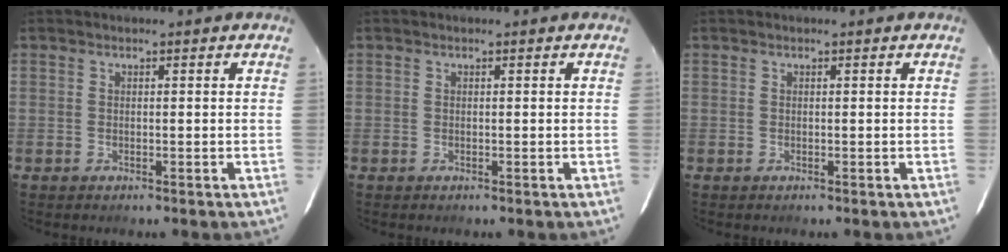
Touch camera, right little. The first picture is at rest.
{"total": 0.0}
{"total": 0.0}